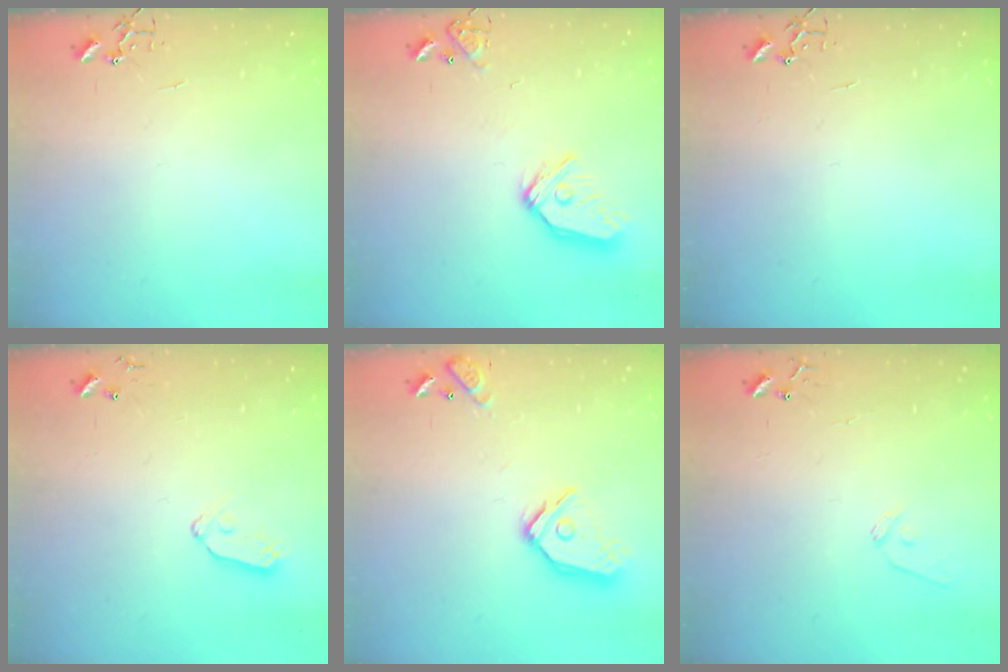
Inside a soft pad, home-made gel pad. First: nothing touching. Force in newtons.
{"total": 13.7, "press": 13.6, "slide": 1.7}
{"total": 0.0}
{"total": 6.8, "press": 6.8, "slide": 0.4}
{"total": 14.7, "press": 14.6, "slide": 2.0}
{"total": 8.1, "press": 8.0, "slide": 0.8}